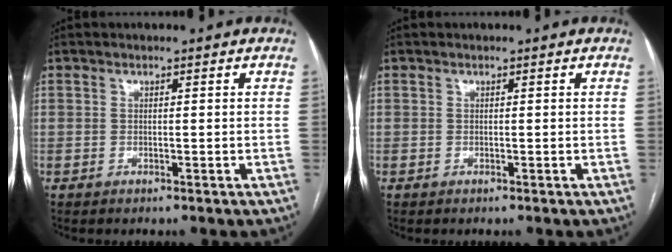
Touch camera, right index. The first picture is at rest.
{"total": 0.0}